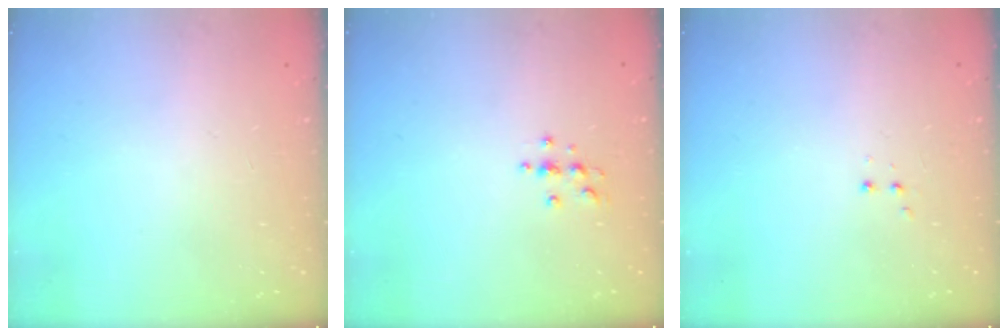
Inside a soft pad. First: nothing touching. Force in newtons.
{"total": 3.3, "press": 3.3, "slide": 0.5}
{"total": 2.8, "press": 2.8, "slide": 0.6}